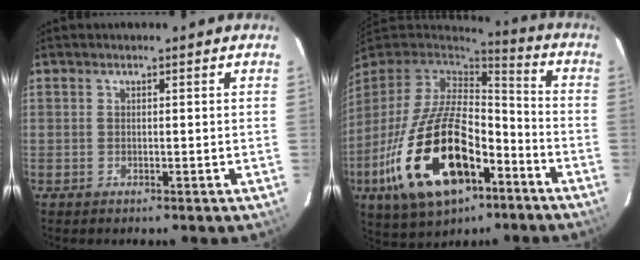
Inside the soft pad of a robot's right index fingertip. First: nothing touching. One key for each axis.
{"total": 25.5, "fx": -11.0, "fy": 12.8, "fz": 19.0, "tx": -0.396, "ty": -0.025, "tz": -0.176}